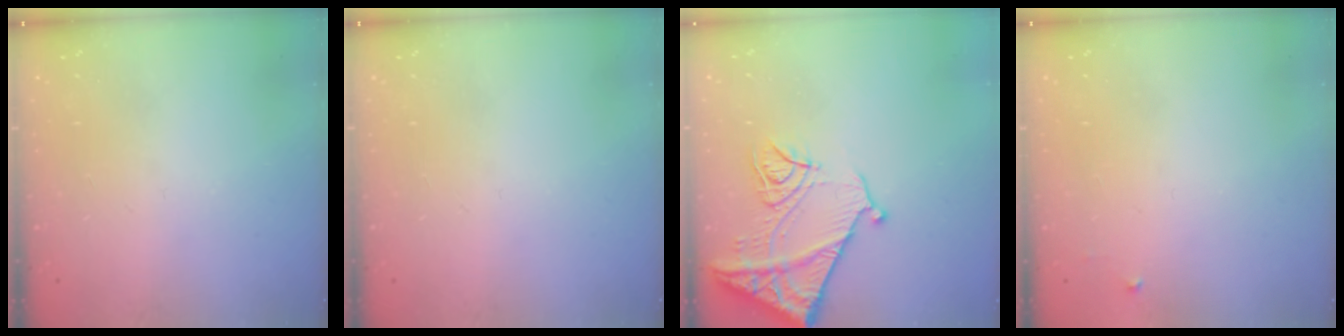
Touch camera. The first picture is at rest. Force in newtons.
{"total": 0.0}
{"total": 15.7, "press": 15.6, "slide": 1.7}
{"total": 2.5, "press": 2.5, "slide": 0.4}